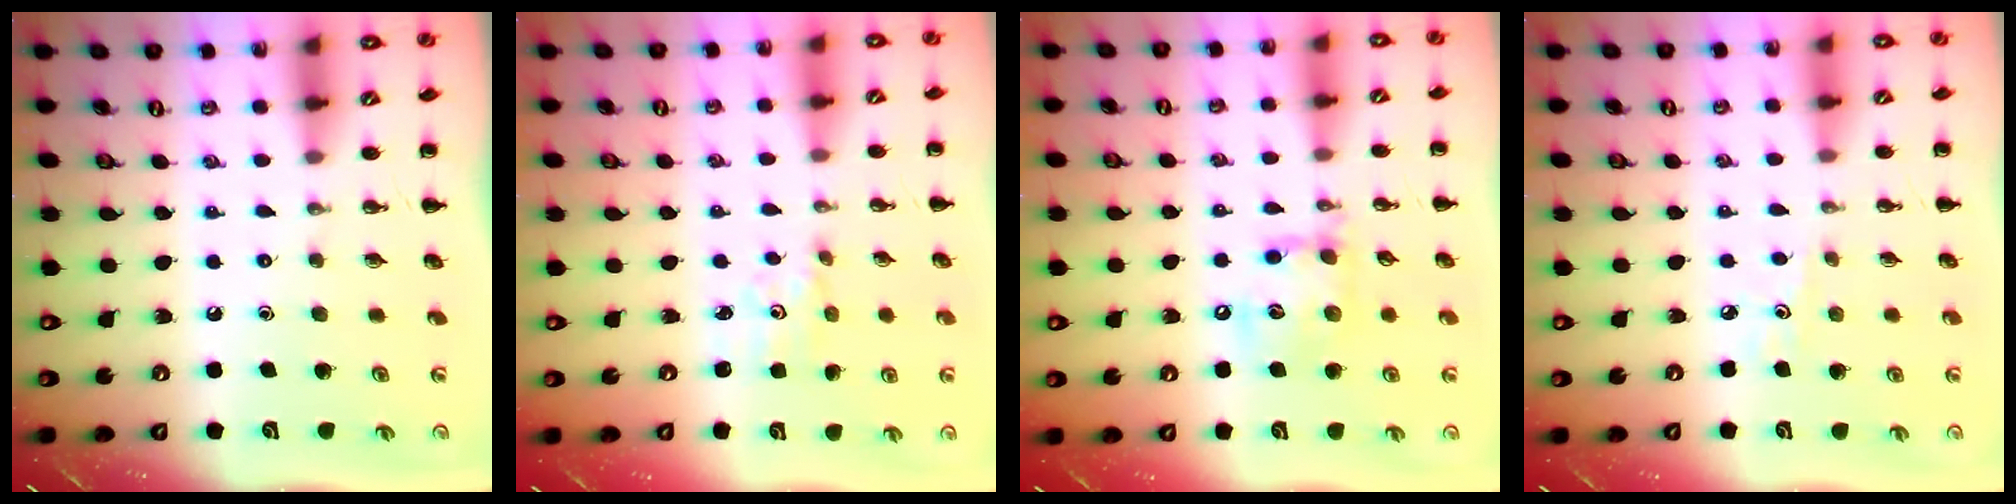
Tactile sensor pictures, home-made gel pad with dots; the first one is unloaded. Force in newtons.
{"total": 1.8, "press": 1.7, "slide": 0.5}
{"total": 12.1, "press": 11.9, "slide": 1.9}
{"total": 3.9, "press": 3.7, "slide": 1.2}